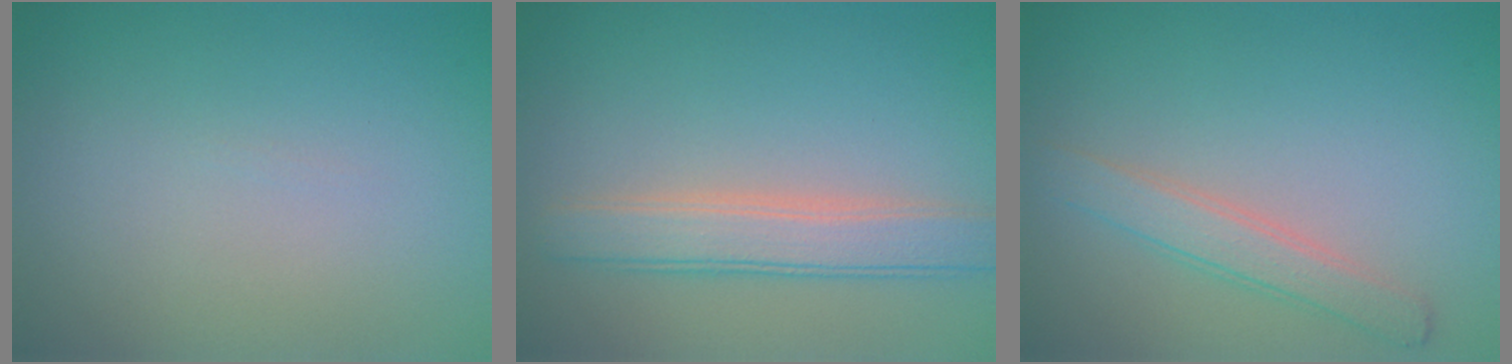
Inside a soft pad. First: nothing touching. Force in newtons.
{"total": 4.2, "press": 4.2, "slide": 0.3}
{"total": 2.6, "press": 2.6, "slide": 0.1}